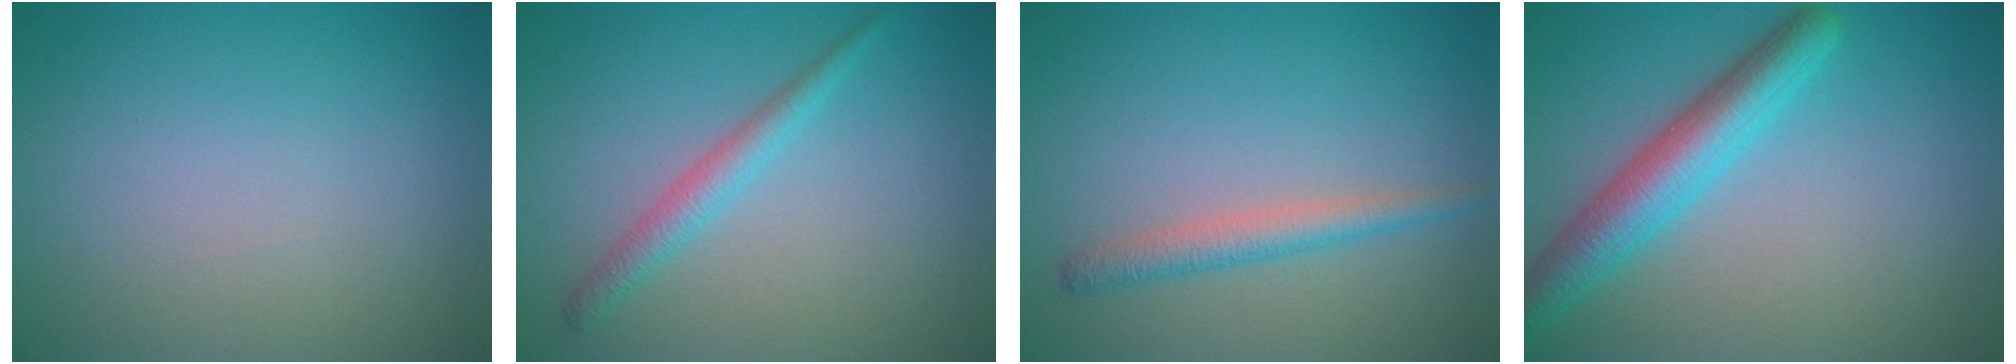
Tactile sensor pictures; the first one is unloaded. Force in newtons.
{"total": 2.2, "press": 2.2, "slide": 0.1}
{"total": 2.2, "press": 2.2, "slide": 0.1}
{"total": 5.1, "press": 5.1, "slide": 0.2}